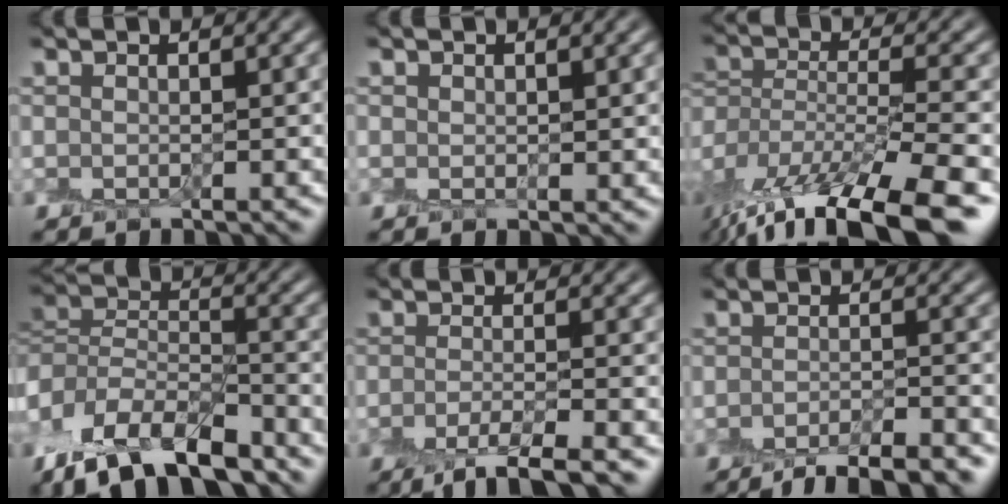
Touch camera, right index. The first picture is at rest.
{"total": 0.8, "force": [0.5, 0.6, 0.2], "torque": [-0.002, 0.000, 0.012]}
{"total": 15.7, "force": [-12.0, 4.7, 9.0], "torque": [-0.184, -0.034, -0.186]}
{"total": 11.5, "force": [-7.3, 5.8, 6.7], "torque": [-0.138, -0.008, -0.132]}
{"total": 4.3, "force": [-2.7, 1.0, 3.2], "torque": [-0.052, -0.009, -0.057]}
{"total": 5.4, "force": [-4.1, 1.3, 3.3], "torque": [-0.041, -0.002, -0.067]}